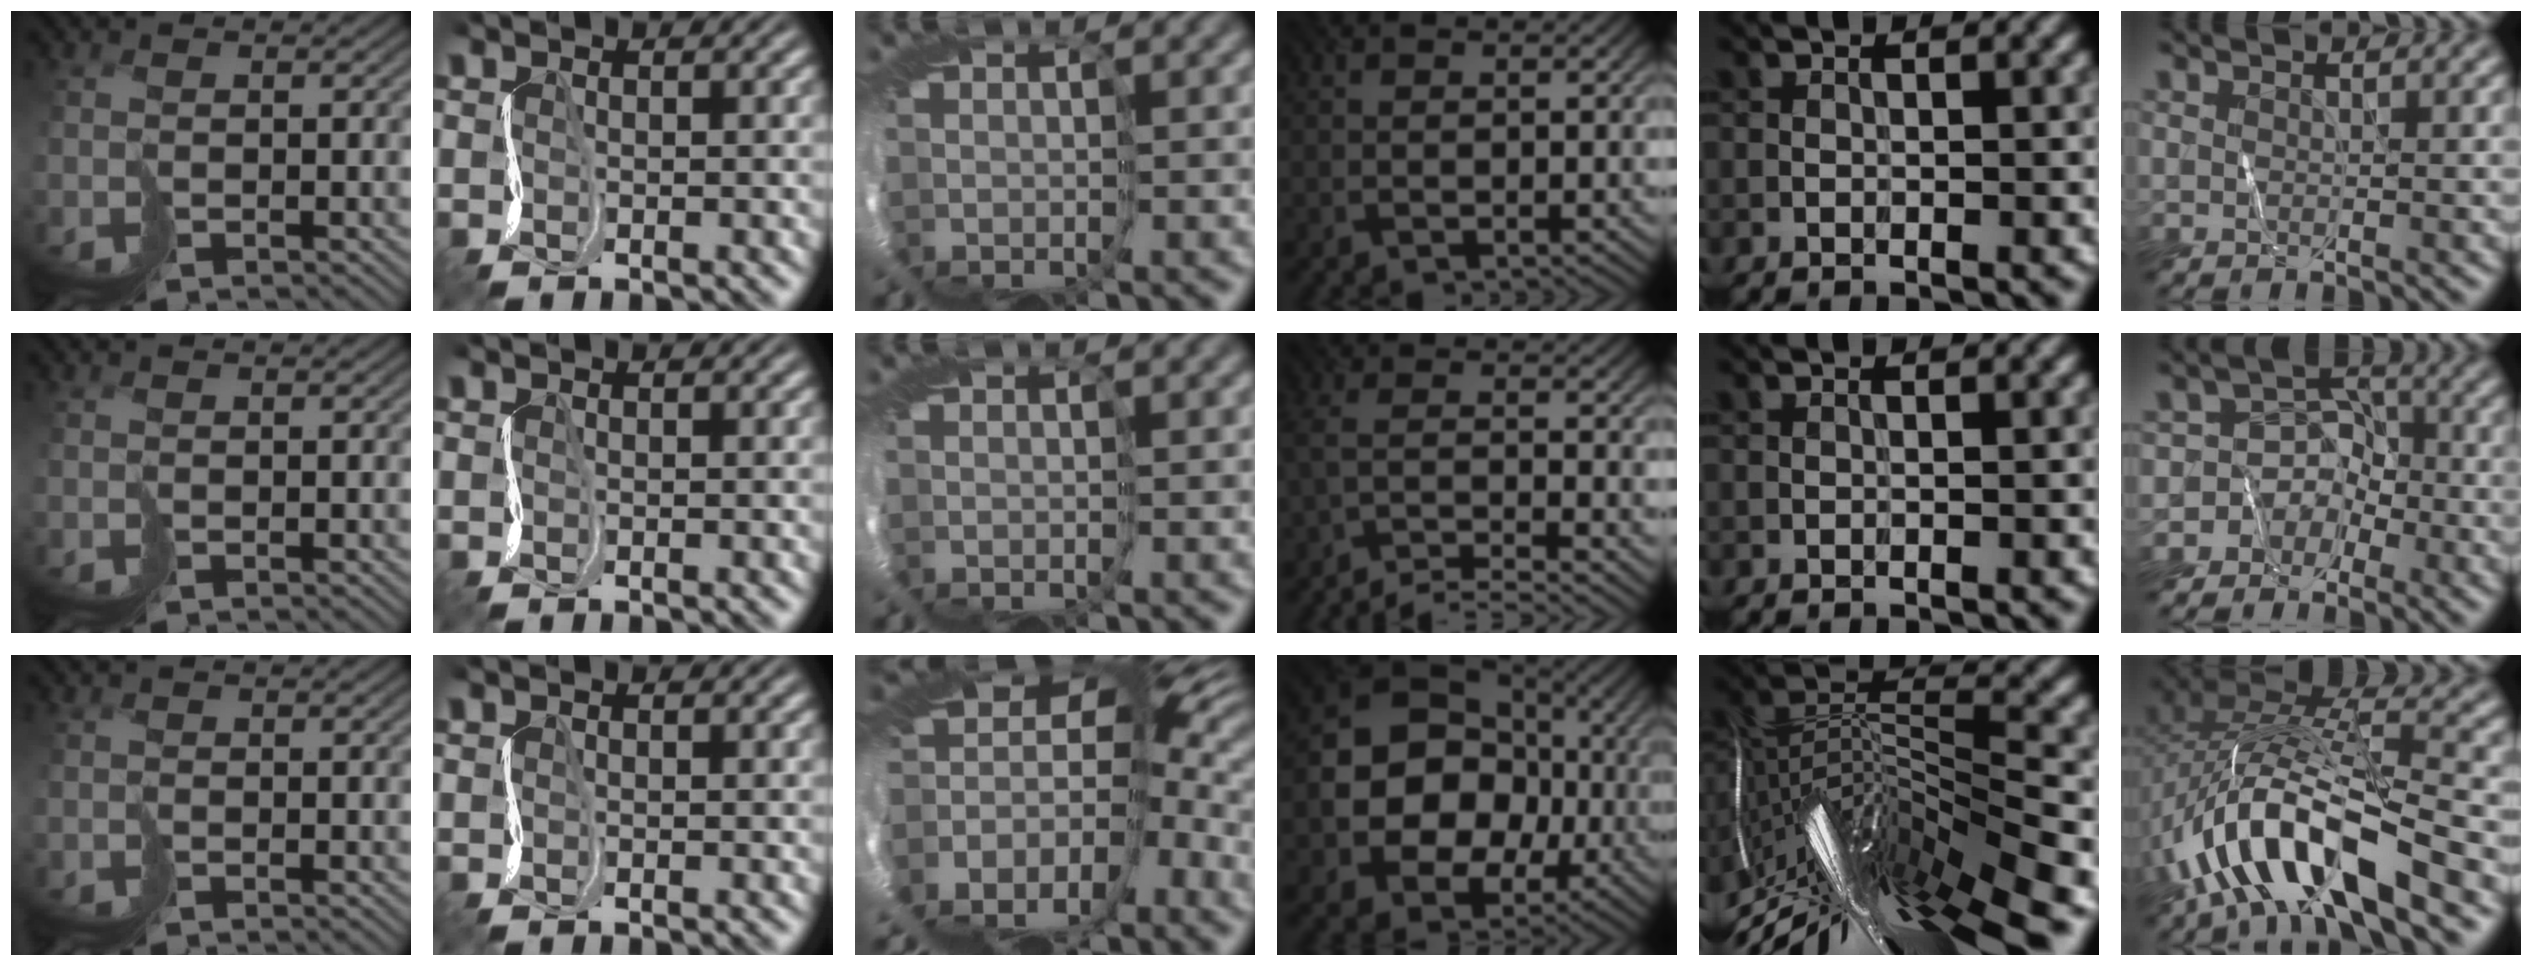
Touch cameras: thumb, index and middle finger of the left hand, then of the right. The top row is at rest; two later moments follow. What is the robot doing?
{"motion": "cut", "object": "paper bag"}